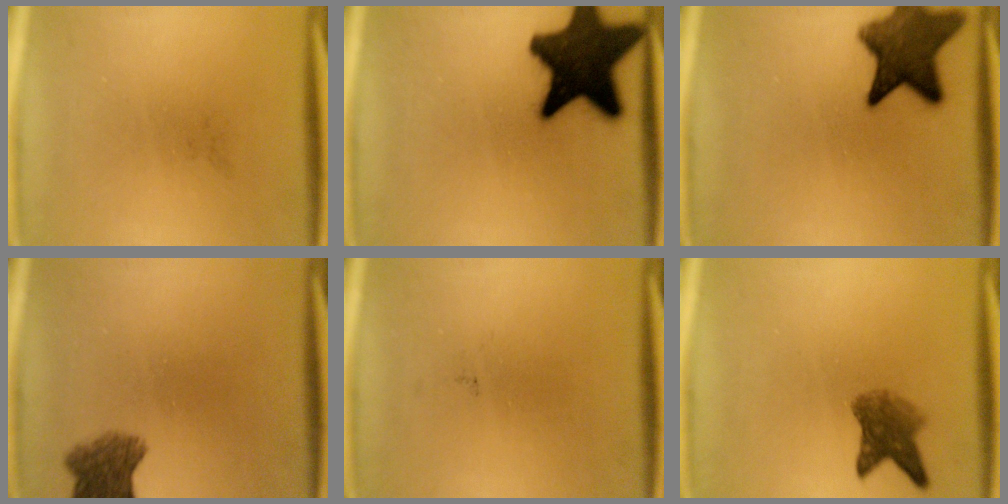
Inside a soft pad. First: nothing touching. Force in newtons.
{"total": 19.0}
{"total": 11.8}
{"total": 5.3}
{"total": 0.0}
{"total": 4.9}